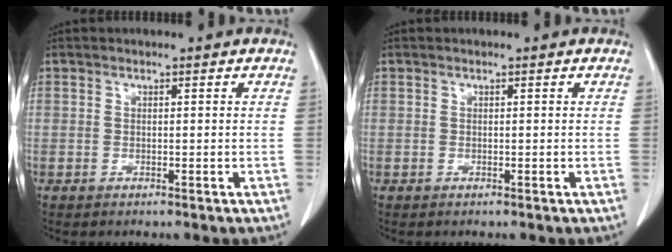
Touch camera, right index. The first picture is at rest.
{"total": 0.0}